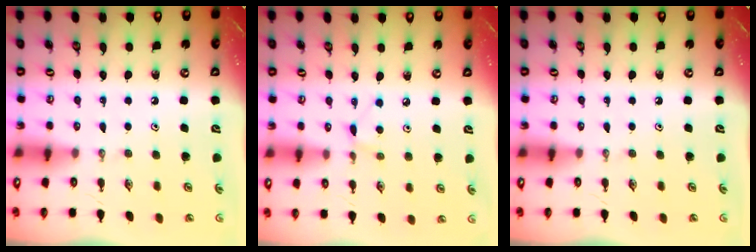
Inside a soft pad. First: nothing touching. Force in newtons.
{"total": 4.1, "press": 4.0, "slide": 0.7}
{"total": 0.0}